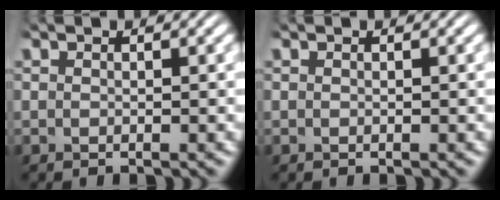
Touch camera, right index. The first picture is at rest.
{"total": 0.0}